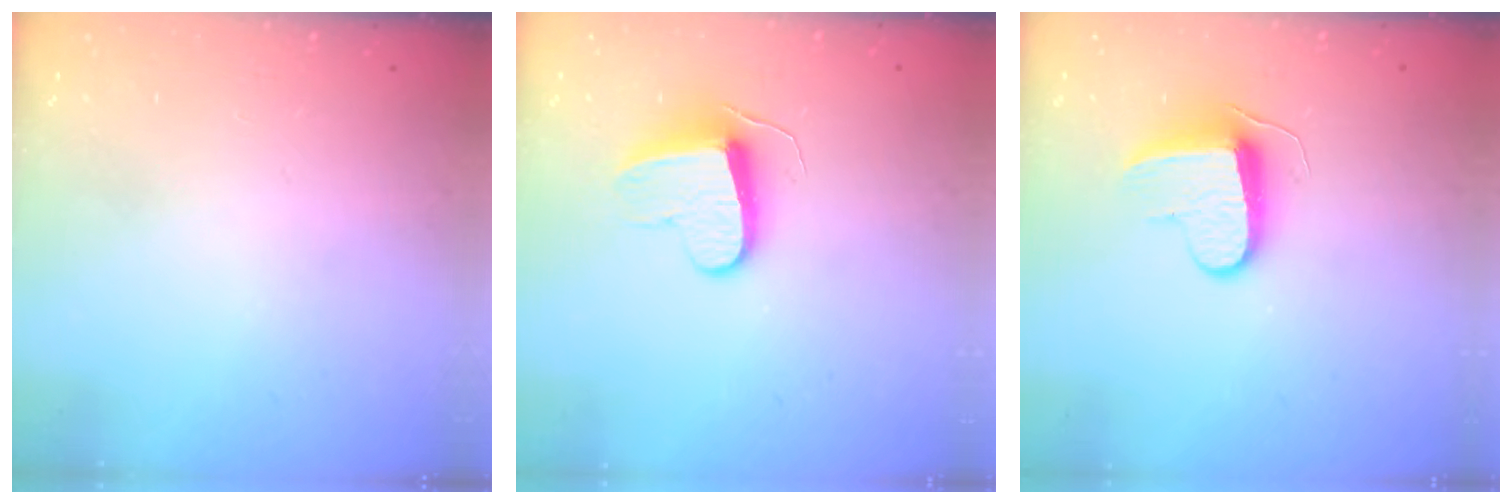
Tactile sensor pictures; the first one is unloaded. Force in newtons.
{"total": 9.3, "press": 9.3, "slide": 0.5}
{"total": 9.0, "press": 9.0, "slide": 0.5}